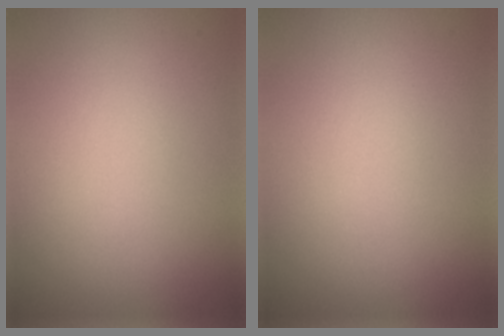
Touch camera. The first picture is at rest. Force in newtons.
{"total": 0.0}